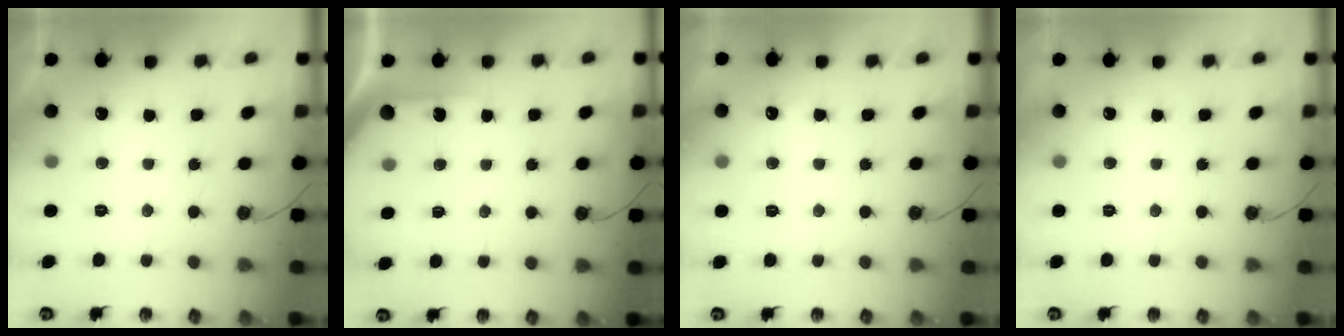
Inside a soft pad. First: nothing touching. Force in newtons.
{"total": 3.3, "press": 3.3, "slide": 0.3}
{"total": 4.3, "press": 4.2, "slide": 0.6}
{"total": 0.0}